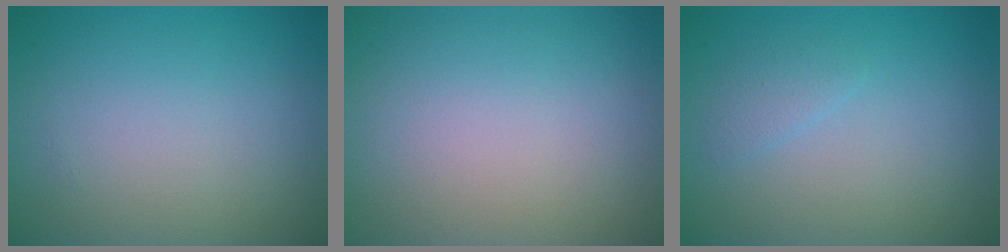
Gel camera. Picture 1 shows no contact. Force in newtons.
{"total": 0.0}
{"total": 1.1, "press": 1.1, "slide": 0.1}